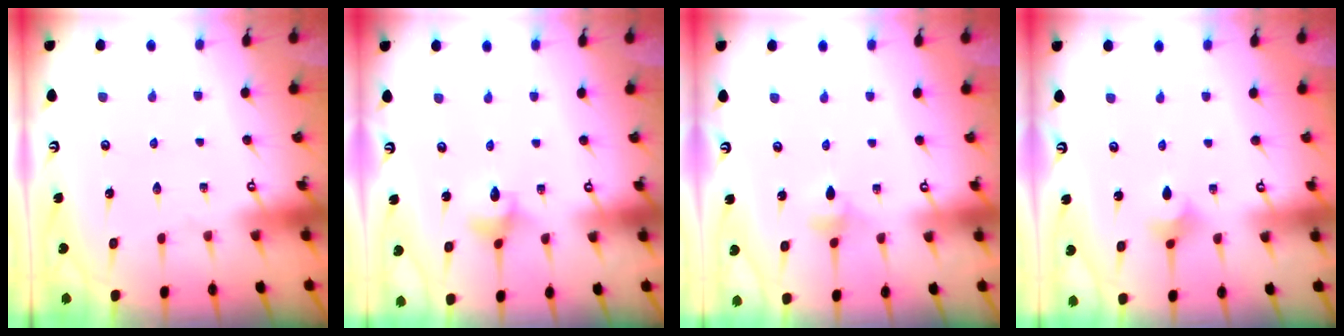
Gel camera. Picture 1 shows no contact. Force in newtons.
{"total": 4.2, "press": 4.2, "slide": 0.4}
{"total": 3.7, "press": 3.7, "slide": 0.7}
{"total": 3.3, "press": 3.2, "slide": 0.5}